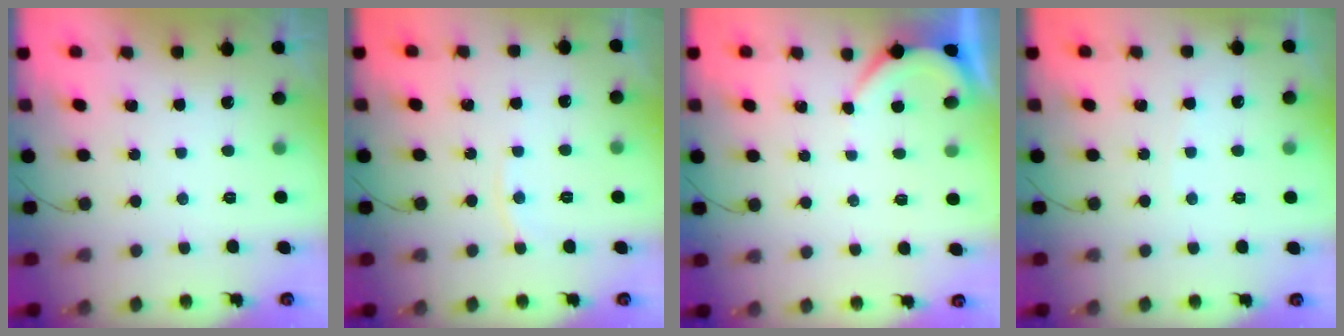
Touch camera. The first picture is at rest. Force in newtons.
{"total": 4.6, "press": 4.5, "slide": 0.5}
{"total": 2.7, "press": 2.7, "slide": 0.3}
{"total": 2.5, "press": 2.5, "slide": 0.3}